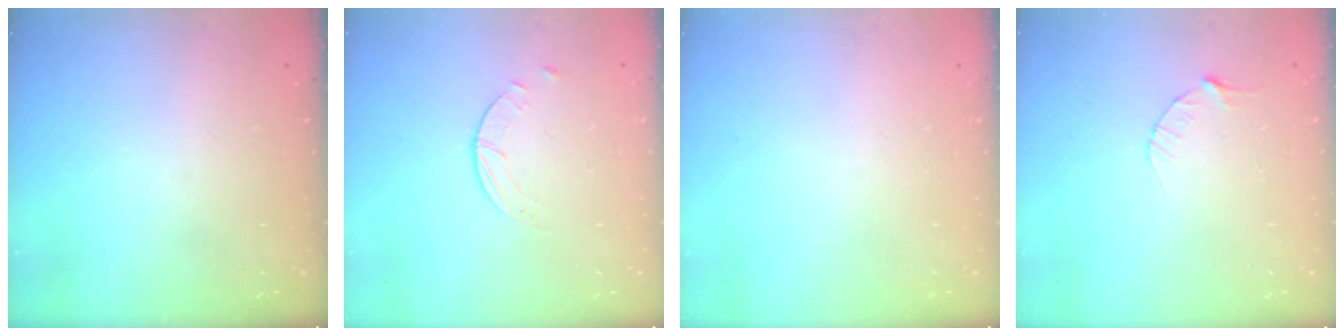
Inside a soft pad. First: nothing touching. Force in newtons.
{"total": 0.9, "press": 0.9, "slide": 0.1}
{"total": 0.0}
{"total": 3.1, "press": 3.0, "slide": 0.4}